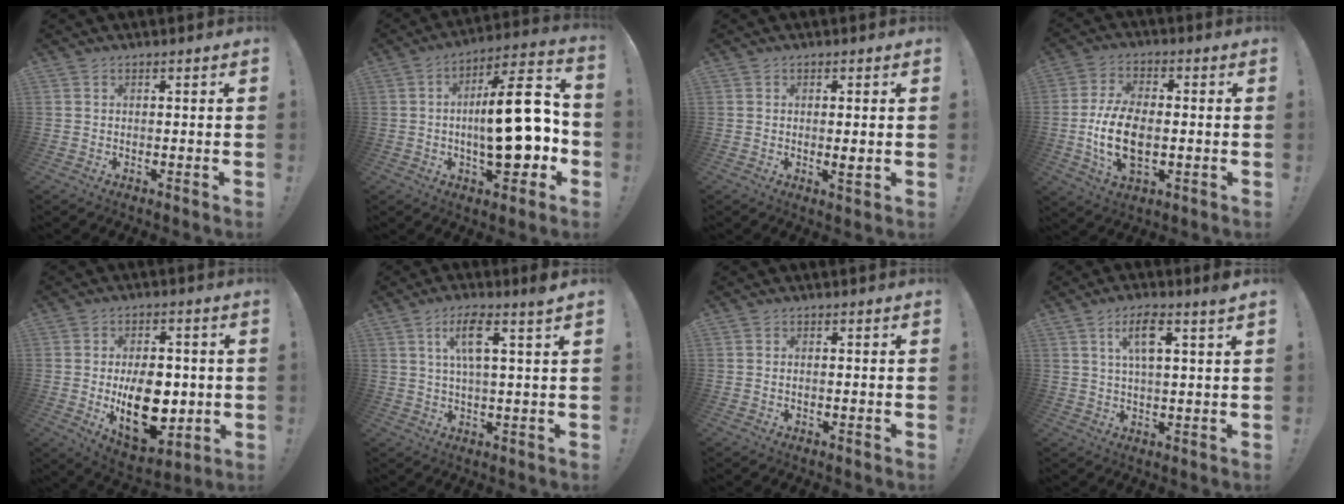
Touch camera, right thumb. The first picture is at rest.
{"total": 21.5, "force": [-2.4, 7.7, 20.0], "torque": [-0.294, 0.012, -0.040]}
{"total": 2.3, "force": [0.0, 0.2, 2.3], "torque": [-0.026, -0.009, -0.002]}
{"total": 13.5, "force": [-2.0, 7.8, 10.9], "torque": [-0.200, -0.002, -0.035]}
{"total": 17.2, "force": [-1.9, 11.0, 13.1], "torque": [-0.188, -0.014, -0.023]}
{"total": 8.3, "force": [3.4, 1.0, 7.5], "torque": [-0.123, -0.009, 0.051]}
{"total": 0.6, "force": [-0.3, 0.1, 0.5], "torque": [-0.014, 0.002, -0.005]}
{"total": 7.6, "force": [3.3, 1.6, 6.7], "torque": [-0.109, -0.005, 0.049]}